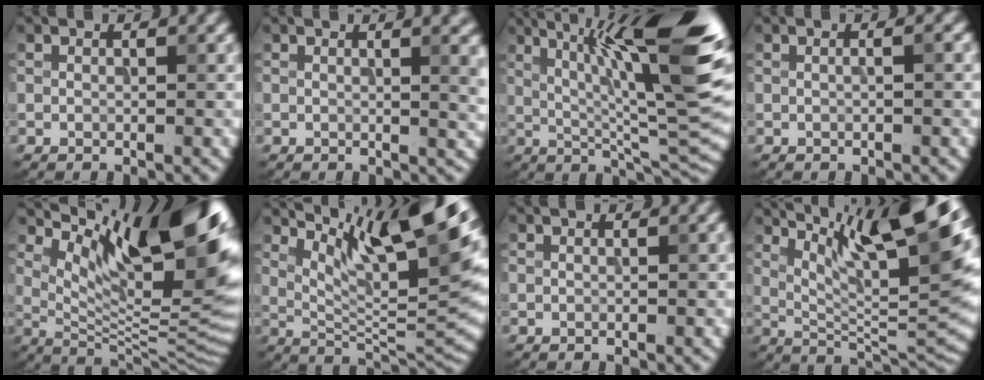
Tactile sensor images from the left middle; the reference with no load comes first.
{"total": 3.2, "force": [0.7, 1.0, 3.0], "torque": [-0.022, 0.005, 0.010]}
{"total": 13.6, "force": [4.6, 2.5, 12.6], "torque": [-0.176, 0.009, 0.074]}
{"total": 0.5, "force": [0.0, 0.0, 0.5], "torque": [-0.009, -0.001, -0.002]}
{"total": 14.5, "force": [6.9, 4.9, 11.9], "torque": [-0.157, -0.004, 0.123]}
{"total": 11.8, "force": [6.7, 2.5, 9.4], "torque": [-0.151, 0.003, 0.124]}
{"total": 0.0}
{"total": 13.0, "force": [6.9, 2.7, 10.7], "torque": [-0.168, 0.000, 0.126]}